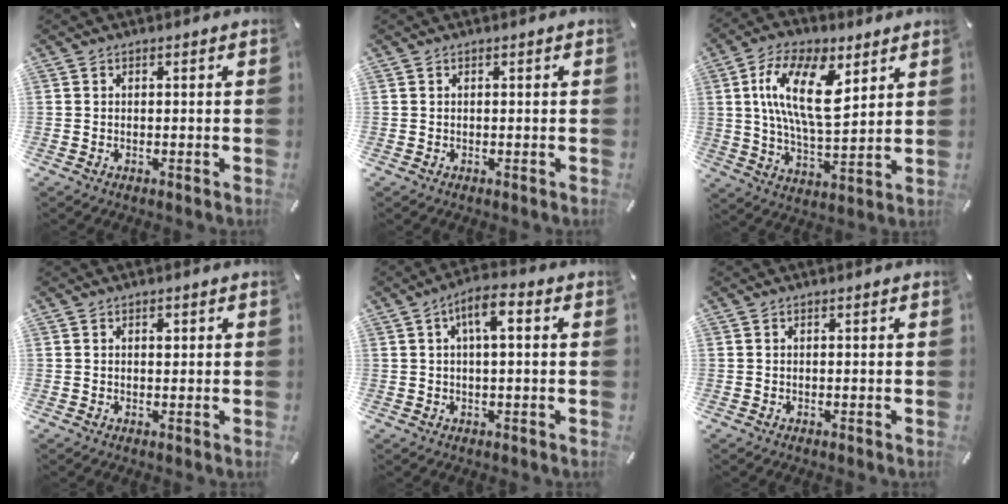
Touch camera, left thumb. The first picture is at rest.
{"total": 0.0}
{"total": 16.9, "force": [6.4, 7.9, 13.5], "torque": [-0.259, -0.004, 0.110]}
{"total": 1.1, "force": [0.4, 0.9, 0.6], "torque": [0.003, -0.004, 0.003]}
{"total": 6.4, "force": [1.1, 2.0, 6.0], "torque": [-0.098, 0.004, 0.015]}
{"total": 0.0}